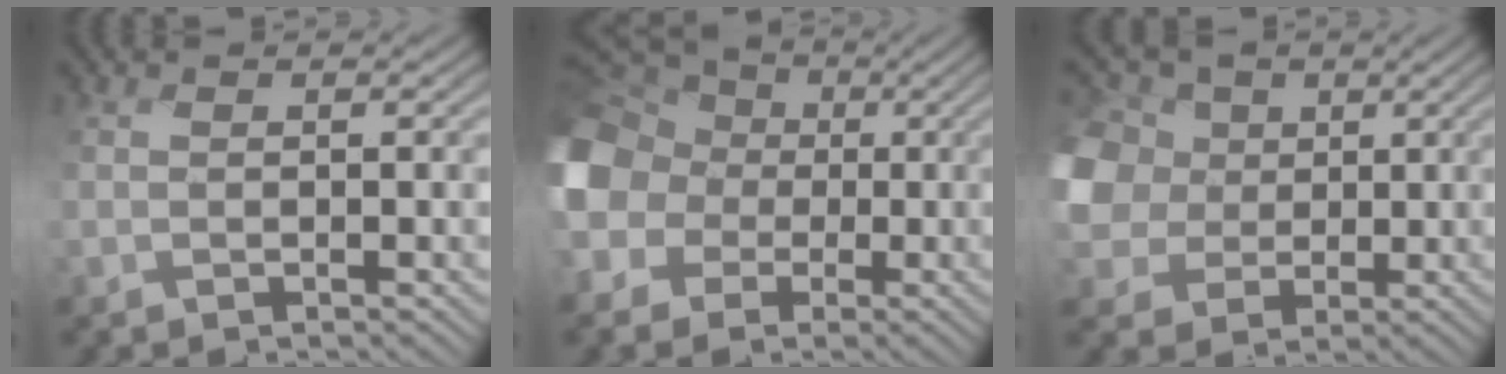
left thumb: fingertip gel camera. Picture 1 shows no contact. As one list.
[{"total": 17.0, "force": [-0.1, 15.1, 7.7], "torque": [-0.253, 0.004, -0.054]}, {"total": 11.1, "force": [1.4, 9.8, 5.1], "torque": [-0.204, -0.004, 0.011]}]